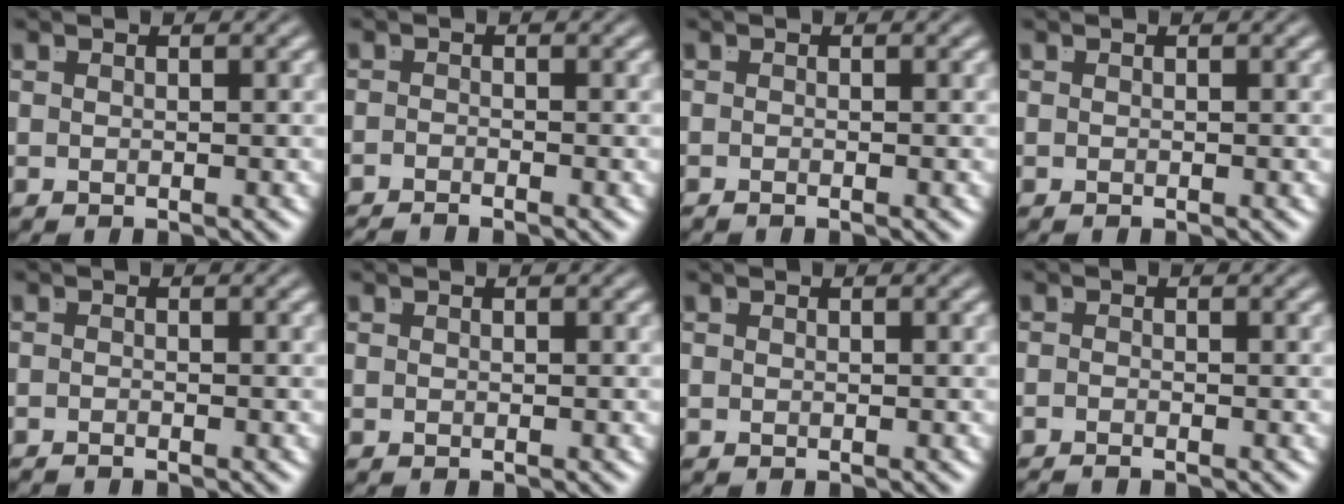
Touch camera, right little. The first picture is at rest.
{"total": 1.7, "force": [-1.6, -0.6, -0.1], "torque": [0.005, -0.010, -0.025]}
{"total": 0.9, "force": [-0.7, -0.6, 0.1], "torque": [0.002, -0.004, -0.010]}
{"total": 0.0}
{"total": 1.2, "force": [-1.0, -0.7, 0.0], "torque": [0.005, -0.008, -0.014]}
{"total": 0.0}
{"total": 0.0}
{"total": 1.3, "force": [-1.2, -0.5, 0.1], "torque": [0.001, -0.008, -0.018]}